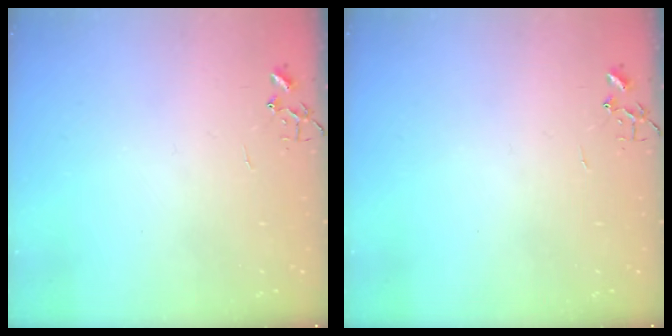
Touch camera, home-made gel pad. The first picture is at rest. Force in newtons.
{"total": 0.0}